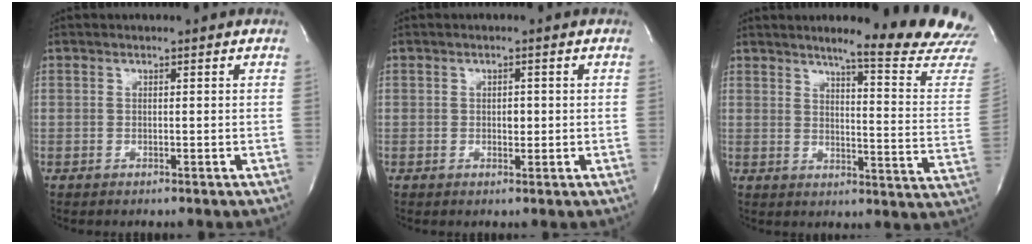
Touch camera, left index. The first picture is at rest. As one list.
[{"total": 1.4, "force": [0.0, 0.9, 1.1], "torque": [-0.016, 0.001, 0.002]}, {"total": 16.7, "force": [15.3, -1.5, 6.5], "torque": [-0.089, -0.117, 0.172]}]